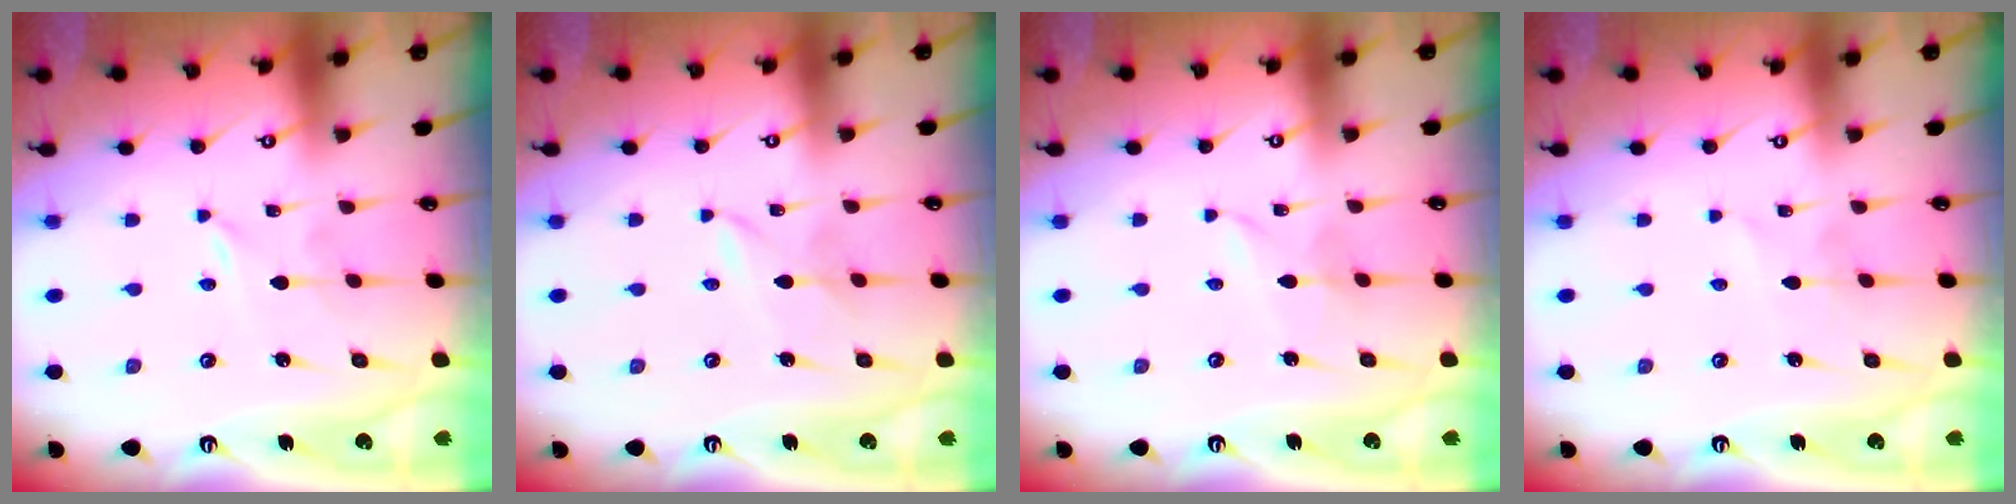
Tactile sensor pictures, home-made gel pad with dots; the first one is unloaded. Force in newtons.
{"total": 1.8, "press": 1.7, "slide": 0.2}
{"total": 2.0, "press": 2.0, "slide": 0.1}
{"total": 1.8, "press": 1.8, "slide": 0.2}